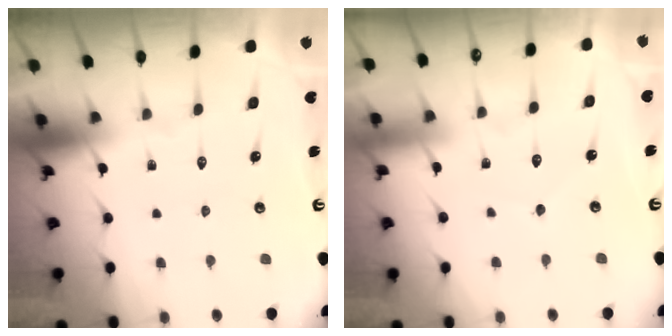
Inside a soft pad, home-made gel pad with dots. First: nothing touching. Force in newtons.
{"total": 2.6, "press": 2.6, "slide": 0.3}